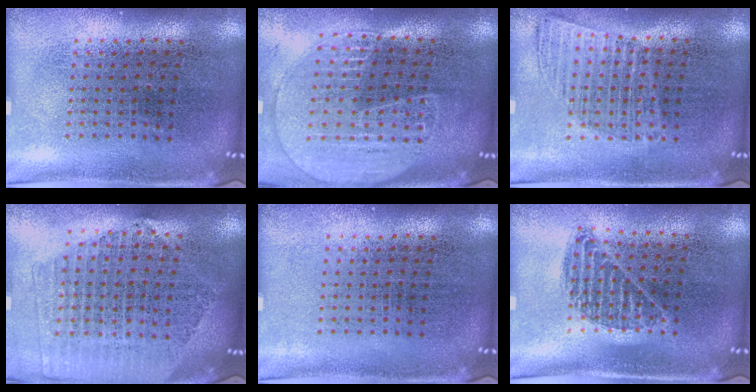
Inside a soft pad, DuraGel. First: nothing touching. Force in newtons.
{"total": 1.8, "press": 1.6, "slide": 0.7}
{"total": 0.9, "press": 0.9, "slide": 0.3}
{"total": 2.1, "press": 1.9, "slide": 0.8}
{"total": 0.0}
{"total": 0.9, "press": 0.8, "slide": 0.4}